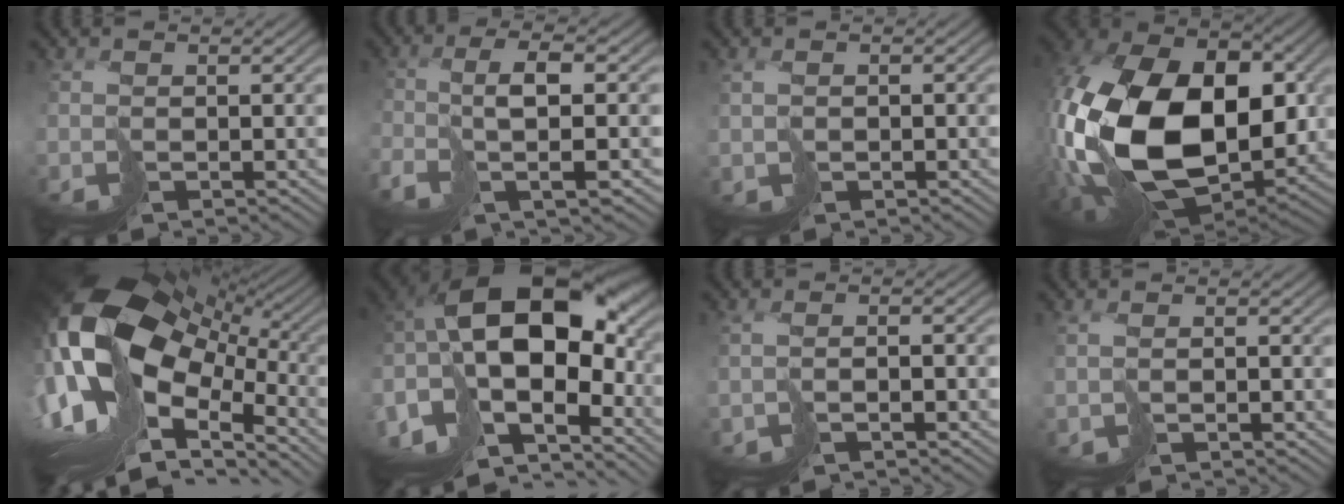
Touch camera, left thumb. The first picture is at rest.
{"total": 6.2, "force": [-1.4, 0.9, 5.9], "torque": [-0.108, 0.004, -0.029]}
{"total": 1.9, "force": [0.2, 1.3, 1.4], "torque": [-0.033, 0.000, 0.005]}
{"total": 21.6, "force": [0.7, 14.2, 16.3], "torque": [-0.406, -0.052, 0.059]}
{"total": 20.0, "force": [-0.2, 12.3, 15.8], "torque": [-0.349, -0.009, 0.016]}
{"total": 18.9, "force": [0.5, 10.8, 15.6], "torque": [-0.336, -0.019, 0.031]}
{"total": 1.9, "force": [-0.9, 0.5, 1.6], "torque": [-0.041, -0.003, -0.016]}
{"total": 1.3, "force": [-0.2, 0.6, 1.2], "torque": [-0.033, -0.001, 0.000]}